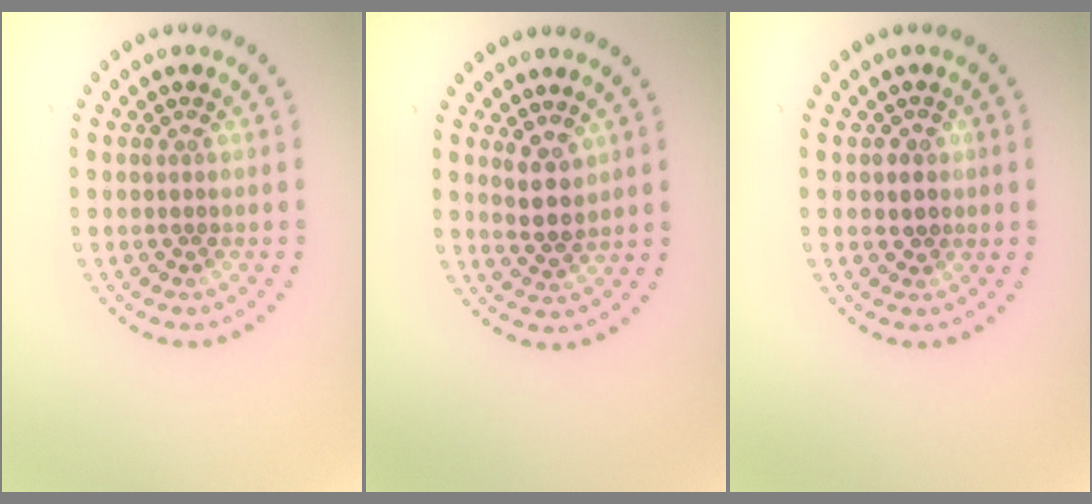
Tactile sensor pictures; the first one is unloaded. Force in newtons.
{"total": 2.5, "press": 2.3, "slide": 1.1}
{"total": 1.1, "press": 1.0, "slide": 0.5}